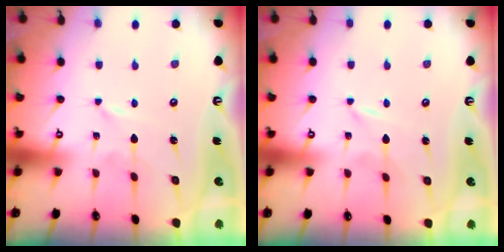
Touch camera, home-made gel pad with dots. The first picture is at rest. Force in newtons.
{"total": 0.0}